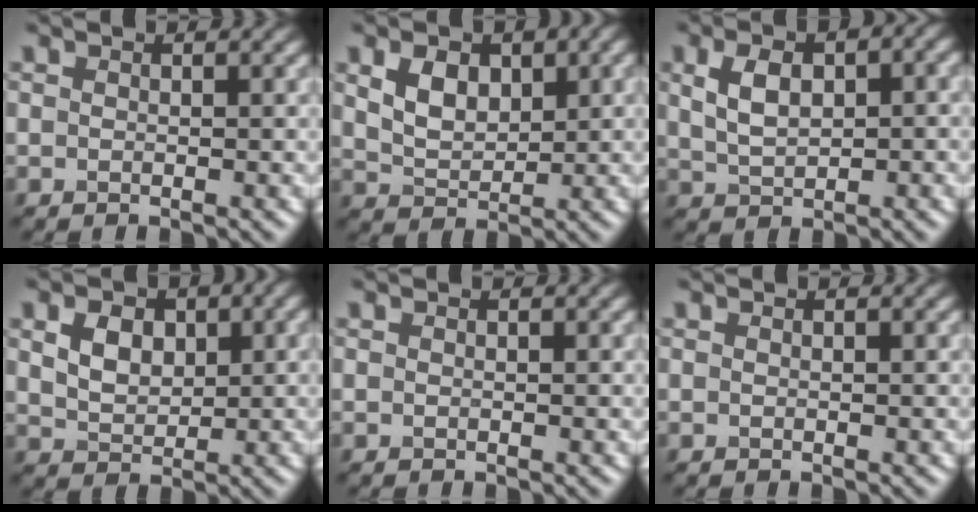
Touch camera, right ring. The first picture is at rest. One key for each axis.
{"total": 3.8, "fx": 1.4, "fy": 2.5, "fz": 2.6, "tx": -0.048, "ty": -0.001, "tz": 0.028}
{"total": 5.8, "fx": 1.4, "fy": 3.1, "fz": 4.7, "tx": -0.086, "ty": 0.009, "tz": 0.028}
{"total": 3.6, "fx": 1.1, "fy": 2.5, "fz": 2.3, "tx": -0.043, "ty": 0.000, "tz": 0.021}
{"total": 0.0}
{"total": 0.0}